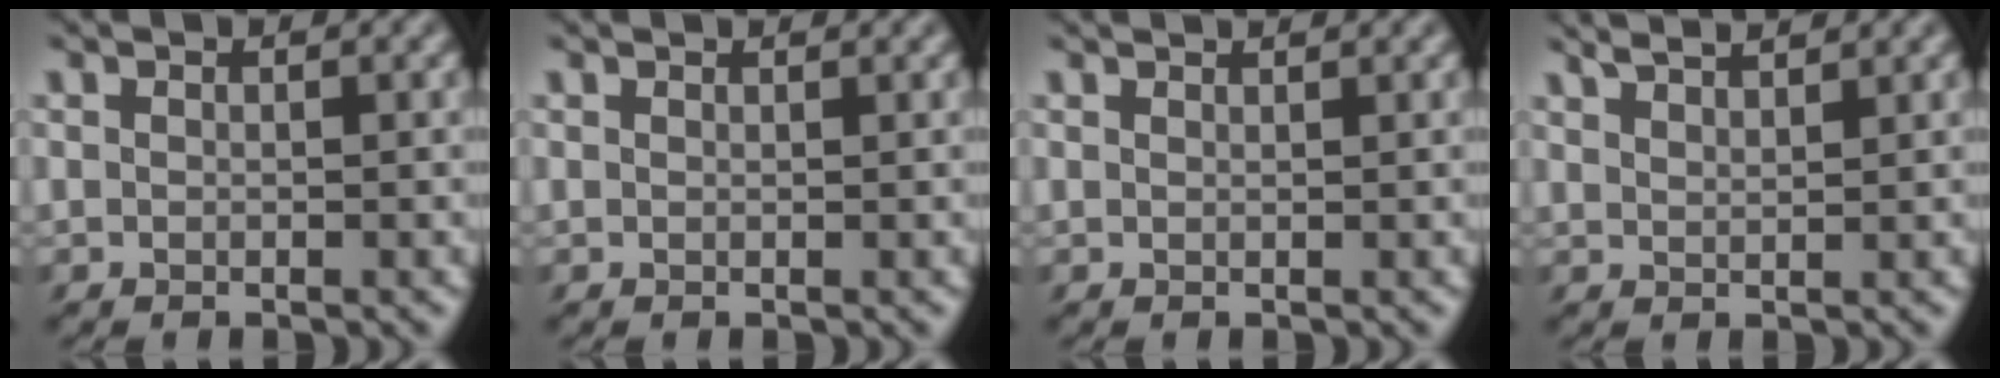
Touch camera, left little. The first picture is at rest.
{"total": 0.7, "force": [0.6, -0.2, 0.0], "torque": [-0.002, 0.005, 0.016]}
{"total": 1.3, "force": [1.3, -0.3, 0.2], "torque": [-0.005, 0.011, 0.024]}
{"total": 3.9, "force": [3.5, 0.2, 1.6], "torque": [-0.038, 0.023, 0.046]}